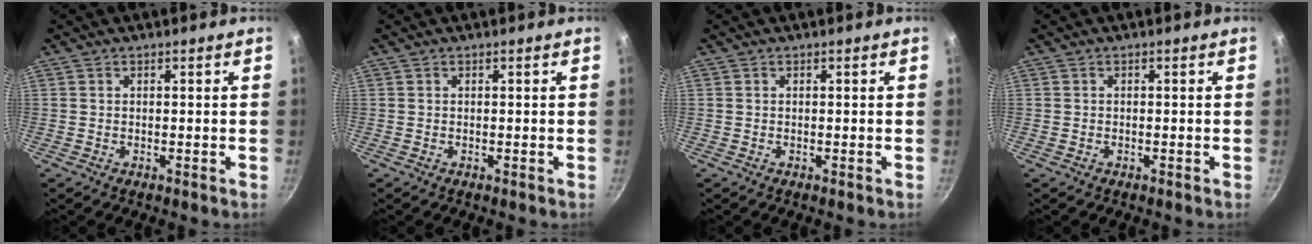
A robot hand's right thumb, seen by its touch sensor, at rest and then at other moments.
{"total": 0.0}
{"total": 0.0}
{"total": 0.0}